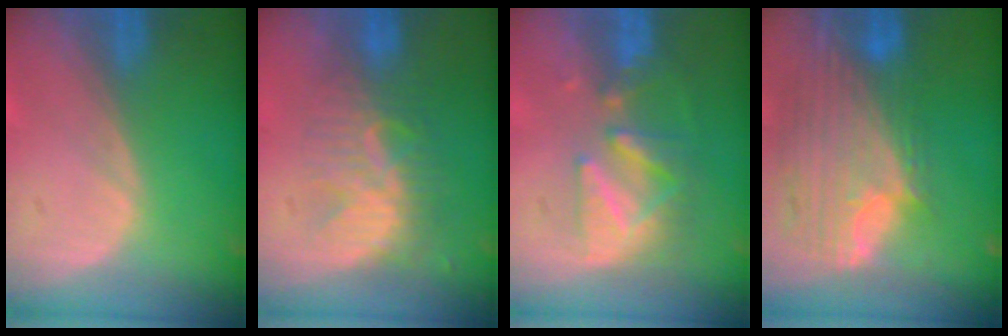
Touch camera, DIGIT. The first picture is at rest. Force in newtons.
{"total": 8.6, "press": 7.6, "slide": 4.1}
{"total": 8.4, "press": 7.7, "slide": 3.3}
{"total": 12.0, "press": 10.1, "slide": 6.4}